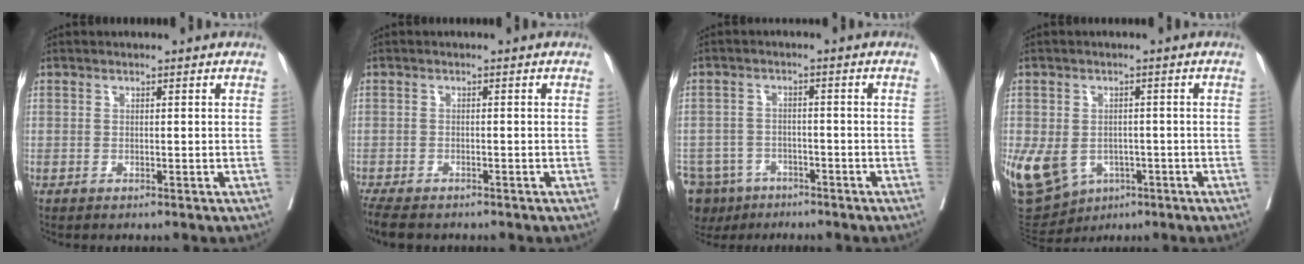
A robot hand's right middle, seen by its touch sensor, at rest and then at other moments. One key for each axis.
{"total": 6.5, "fx": -5.4, "fy": 2.2, "fz": 2.9, "tx": -0.051, "ty": -0.012, "tz": -0.085}
{"total": 9.2, "fx": -6.8, "fy": 5.9, "fz": 2.0, "tx": -0.046, "ty": -0.004, "tz": -0.105}
{"total": 16.0, "fx": -5.7, "fy": 12.6, "fz": 8.0, "tx": -0.203, "ty": 0.006, "tz": -0.076}